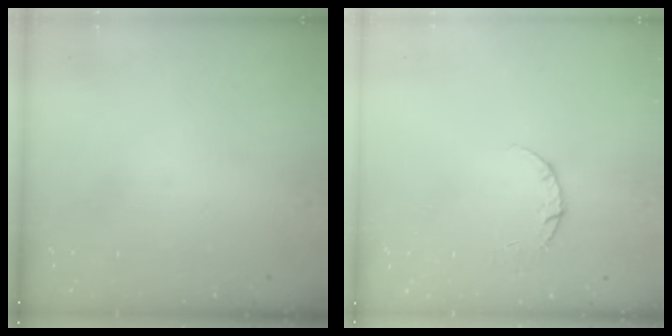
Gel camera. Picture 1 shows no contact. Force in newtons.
{"total": 3.8, "press": 3.8, "slide": 0.3}